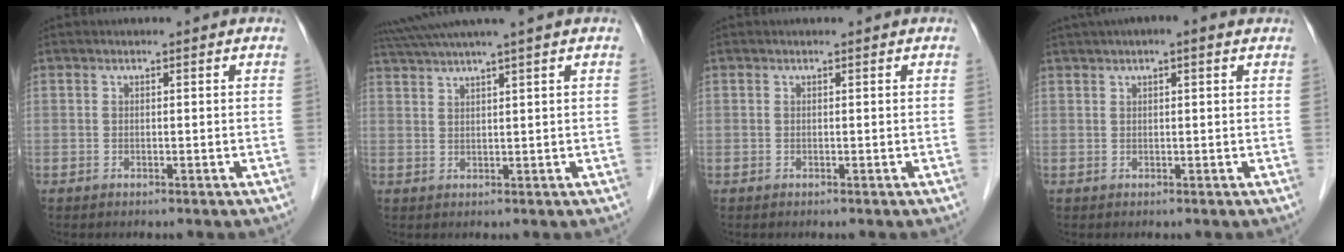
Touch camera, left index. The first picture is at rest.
{"total": 6.8, "force": [5.5, -1.8, 3.6], "torque": [-0.059, 0.025, 0.094]}
{"total": 0.0}
{"total": 5.2, "force": [3.4, 0.9, 3.8], "torque": [-0.063, 0.034, 0.050]}